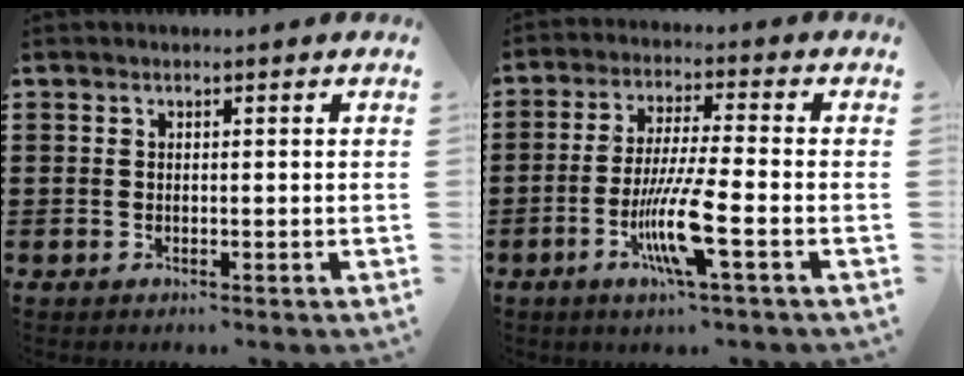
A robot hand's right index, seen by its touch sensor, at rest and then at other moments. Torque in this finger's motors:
{"motor_torque": [2.14, 0.00, 0.54, 0.21]}